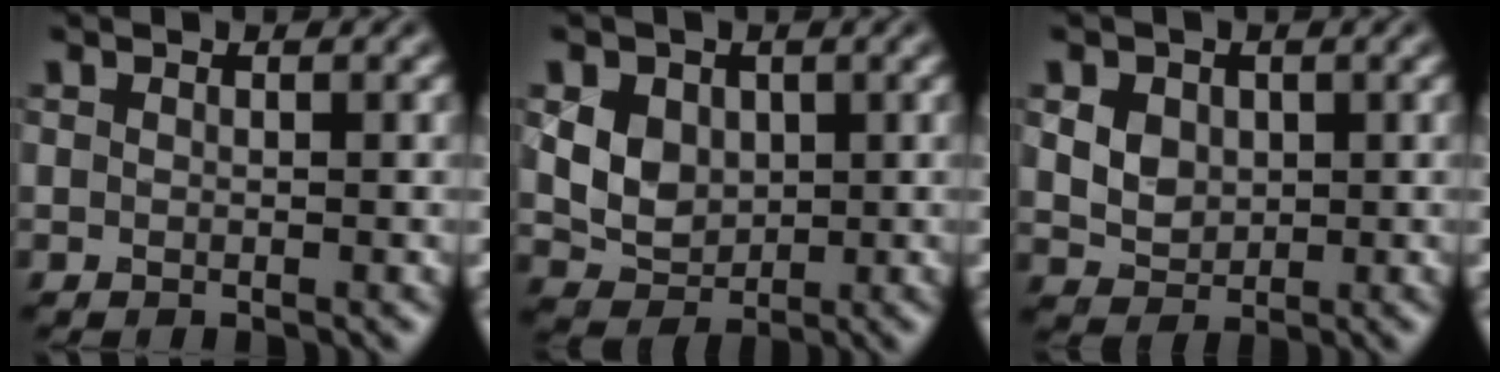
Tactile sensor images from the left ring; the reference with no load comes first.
{"total": 4.3, "force": [1.0, 3.5, 2.3], "torque": [-0.053, -0.002, 0.025]}
{"total": 4.8, "force": [1.6, 3.8, 2.5], "torque": [-0.053, 0.019, 0.021]}